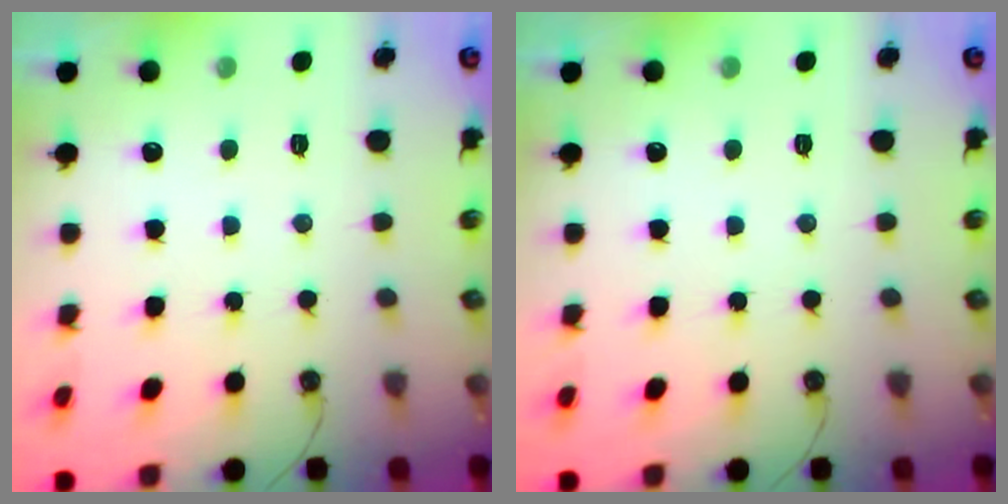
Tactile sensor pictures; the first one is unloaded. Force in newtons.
{"total": 0.0}